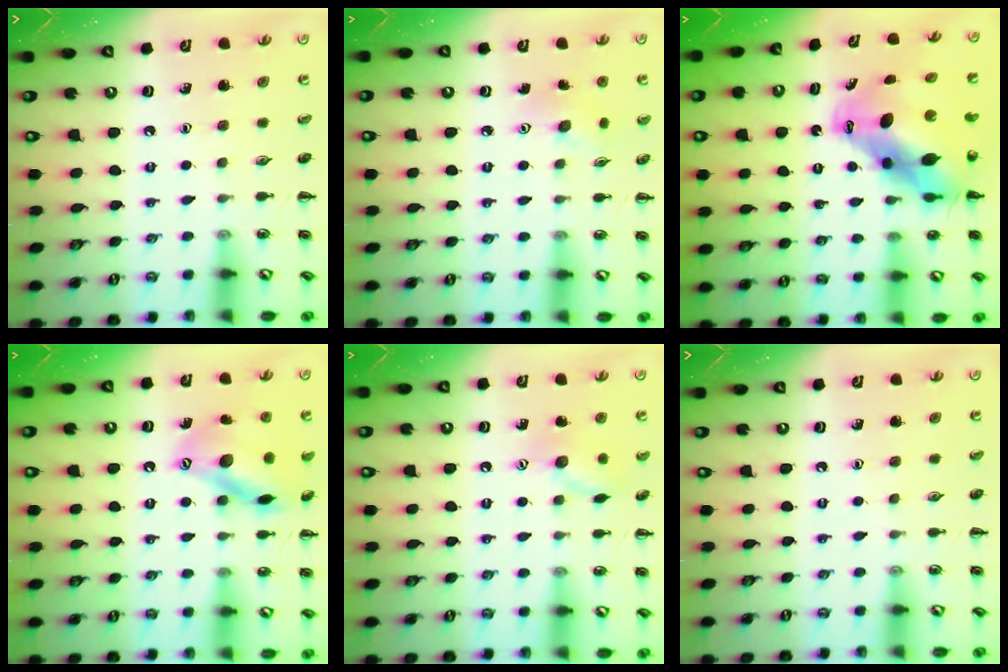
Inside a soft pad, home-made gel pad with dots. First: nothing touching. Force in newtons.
{"total": 3.2, "press": 3.1, "slide": 0.8}
{"total": 12.4, "press": 12.0, "slide": 3.1}
{"total": 14.3, "press": 14.3, "slide": 1.0}
{"total": 8.8, "press": 8.8, "slide": 0.4}
{"total": 0.0}